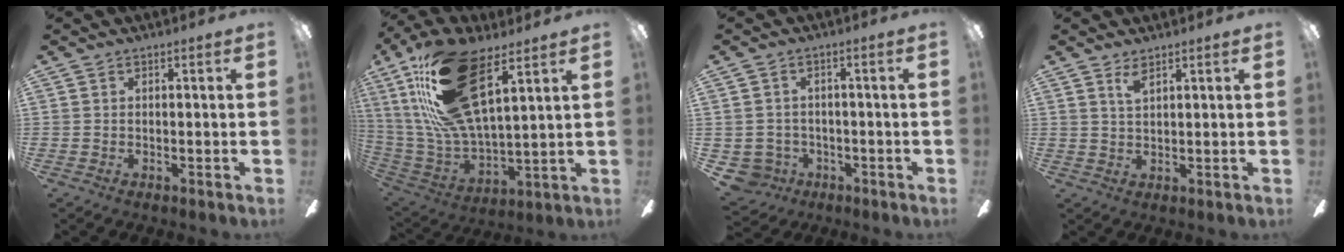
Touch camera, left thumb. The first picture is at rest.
{"total": 25.4, "force": [13.4, 9.9, 19.2], "torque": [-0.387, -0.047, 0.240]}
{"total": 4.2, "force": [-1.4, 4.0, 0.5], "torque": [-0.038, 0.004, -0.028]}
{"total": 3.1, "force": [2.2, 0.9, 2.0], "torque": [-0.045, 0.003, 0.040]}